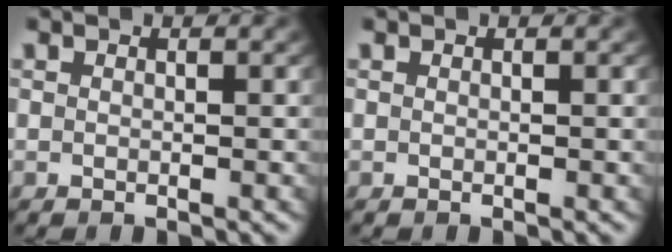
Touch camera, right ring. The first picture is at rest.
{"total": 0.0}